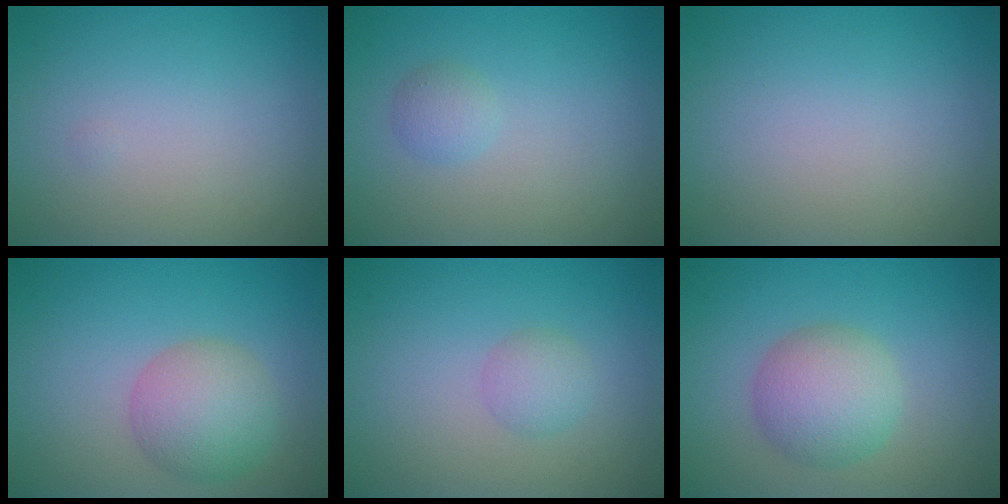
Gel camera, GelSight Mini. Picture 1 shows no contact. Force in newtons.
{"total": 1.3, "press": 1.3, "slide": 0.0}
{"total": 0.0}
{"total": 4.6, "press": 4.6, "slide": 0.3}
{"total": 1.5, "press": 1.5, "slide": 0.0}
{"total": 4.7, "press": 4.7, "slide": 0.2}